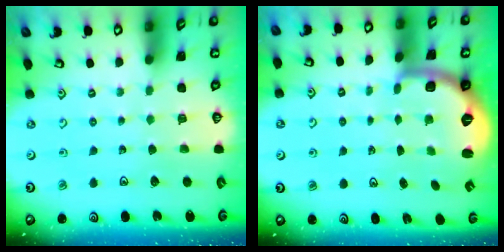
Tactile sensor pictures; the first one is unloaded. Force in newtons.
{"total": 2.1, "press": 1.9, "slide": 1.0}